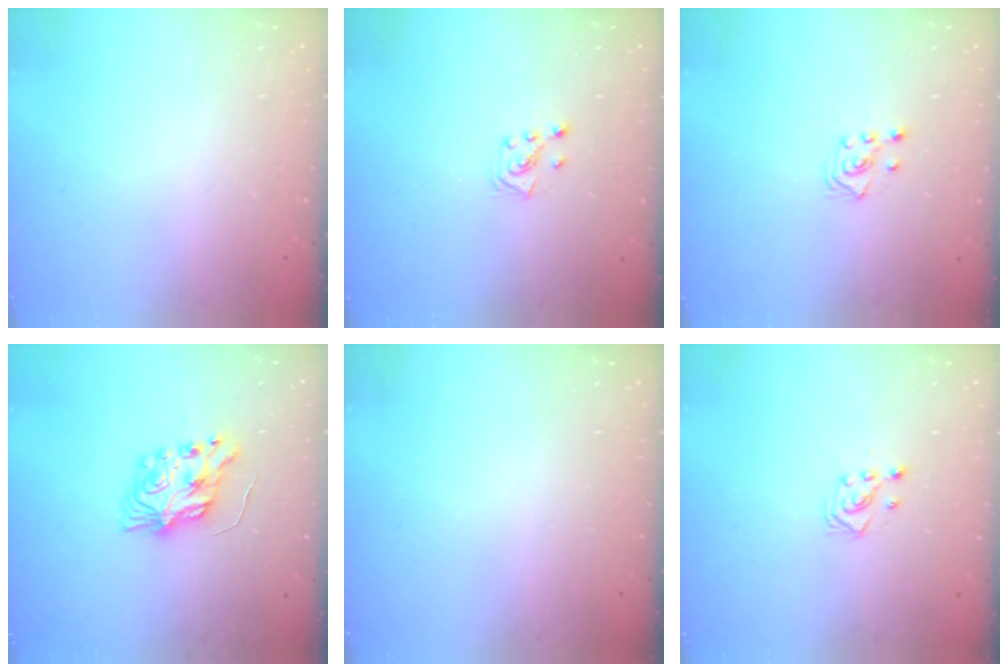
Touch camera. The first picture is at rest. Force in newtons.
{"total": 4.4, "press": 4.3, "slide": 0.6}
{"total": 3.7, "press": 3.6, "slide": 0.8}
{"total": 7.9, "press": 7.9, "slide": 0.2}
{"total": 0.0}
{"total": 2.9, "press": 2.7, "slide": 1.0}